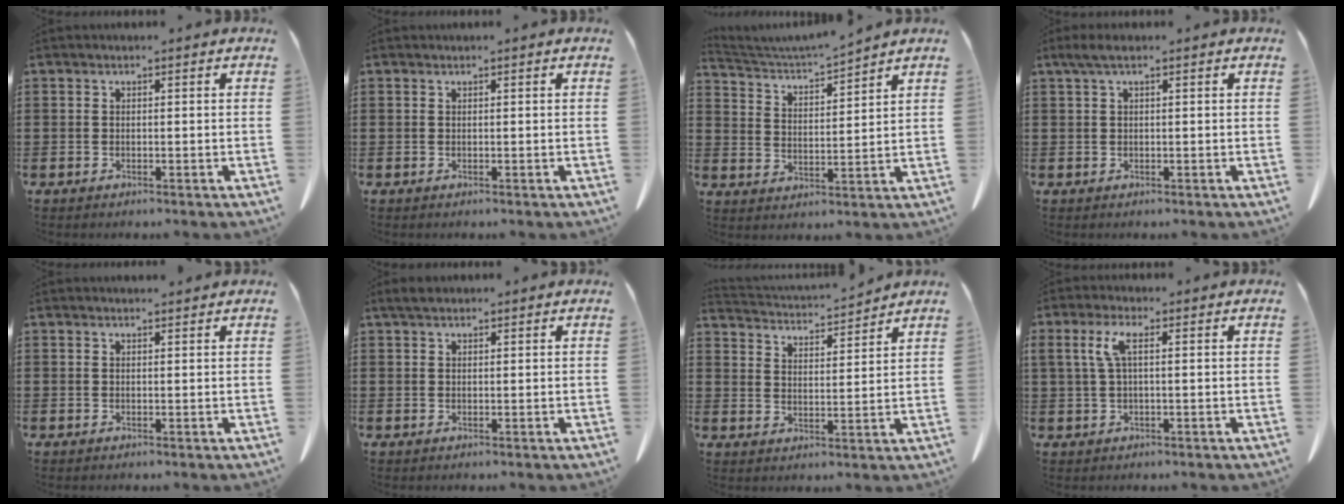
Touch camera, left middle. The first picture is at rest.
{"total": 0.0}
{"total": 3.9, "force": [3.7, 0.0, 1.2], "torque": [-0.041, -0.033, 0.060]}
{"total": 1.6, "force": [0.6, 0.4, 1.5], "torque": [-0.030, 0.003, 0.010]}
{"total": 0.7, "force": [0.6, 0.0, 0.2], "torque": [-0.005, 0.000, 0.012]}
{"total": 1.6, "force": [1.2, 0.6, 0.9], "torque": [-0.021, 0.006, 0.023]}
{"total": 3.6, "force": [3.6, 0.1, 0.4], "torque": [-0.024, -0.029, 0.059]}
{"total": 2.9, "force": [0.4, 0.9, 2.7], "torque": [-0.062, 0.003, 0.002]}